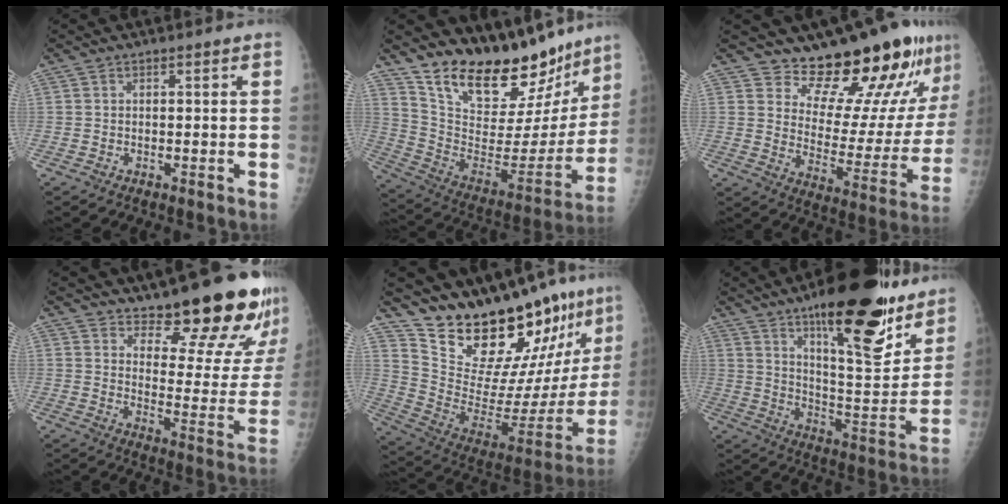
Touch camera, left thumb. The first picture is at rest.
{"total": 24.9, "force": [20.6, 9.1, 10.6], "torque": [-0.125, -0.111, 0.320]}
{"total": 19.3, "force": [15.9, 5.7, 9.2], "torque": [-0.085, -0.130, 0.225]}
{"total": 20.6, "force": [15.8, 6.0, 11.9], "torque": [-0.121, -0.109, 0.214]}
{"total": 25.7, "force": [21.7, 6.1, 12.4], "torque": [-0.155, -0.164, 0.328]}
{"total": 24.3, "force": [15.7, 7.4, 17.0], "torque": [-0.204, -0.083, 0.240]}